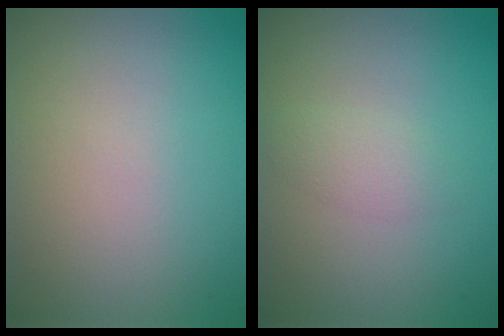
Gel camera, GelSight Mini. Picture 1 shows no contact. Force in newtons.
{"total": 1.4, "press": 1.4, "slide": 0.0}